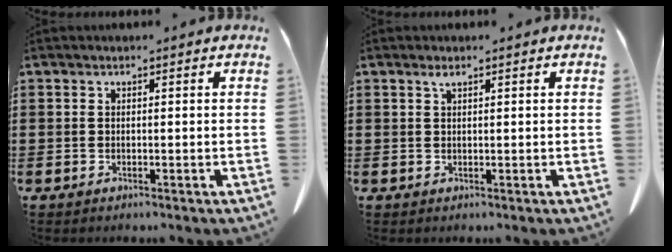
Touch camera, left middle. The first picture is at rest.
{"total": 1.0, "force": [0.7, 0.2, 0.7], "torque": [-0.016, 0.001, 0.012]}